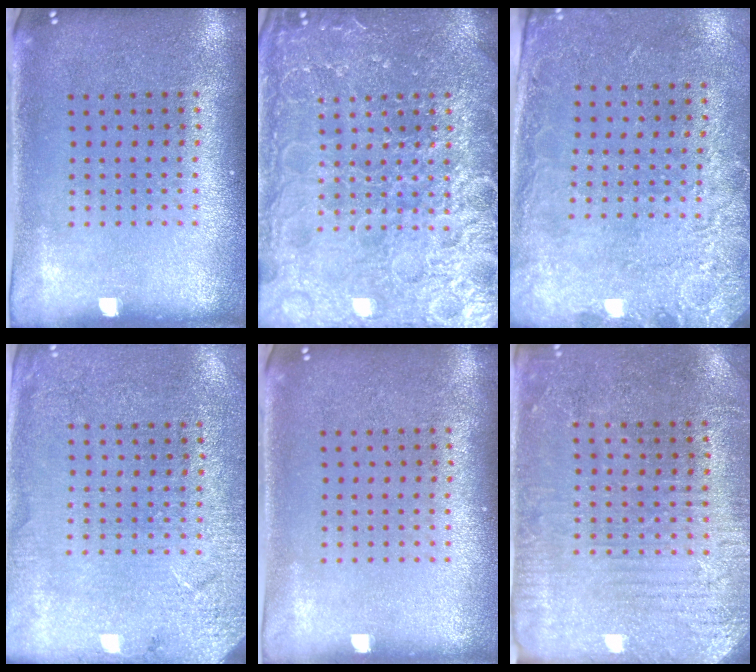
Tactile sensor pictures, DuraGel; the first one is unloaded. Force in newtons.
{"total": 6.9, "press": 6.9, "slide": 0.8}
{"total": 2.6, "press": 2.0, "slide": 1.7}
{"total": 2.6, "press": 2.5, "slide": 0.5}
{"total": 0.0}
{"total": 2.9, "press": 2.7, "slide": 0.9}